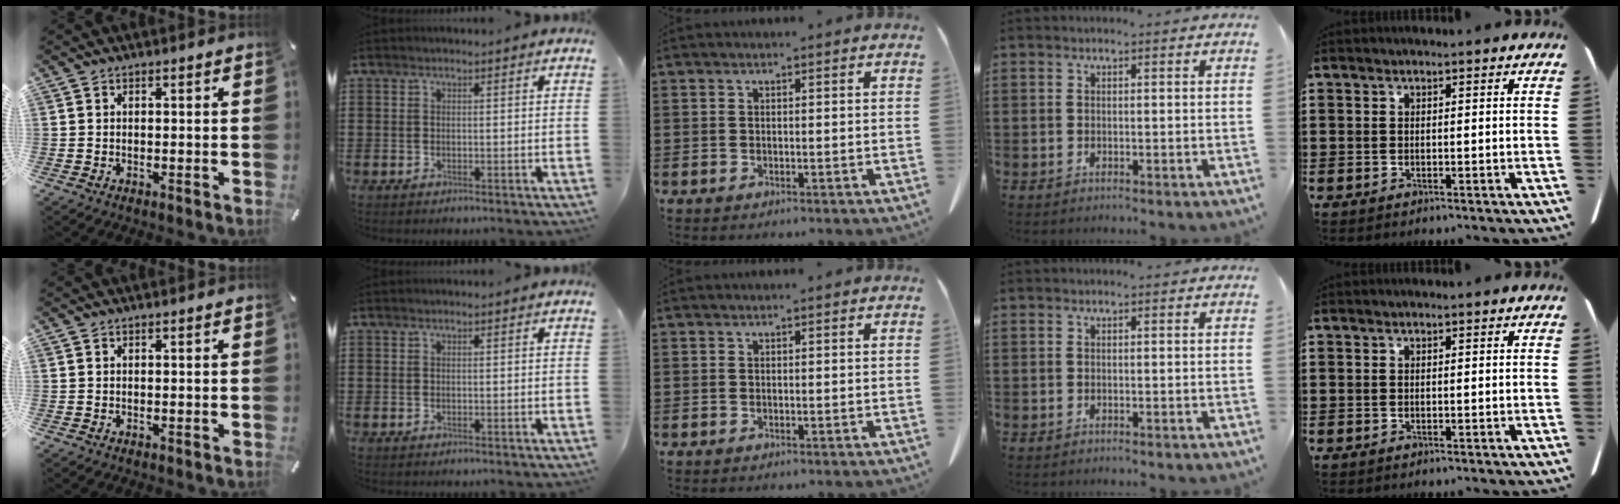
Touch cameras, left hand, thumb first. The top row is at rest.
{}